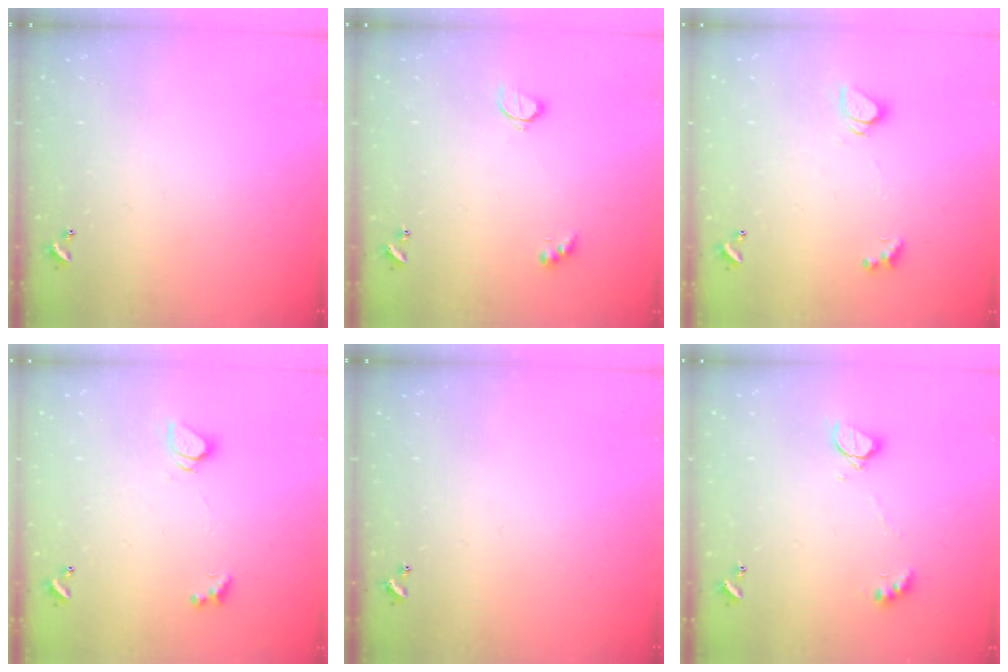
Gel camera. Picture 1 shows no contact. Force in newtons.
{"total": 2.6, "press": 2.6, "slide": 0.5}
{"total": 1.6, "press": 1.6, "slide": 0.2}
{"total": 1.6, "press": 1.6, "slide": 0.2}
{"total": 0.0}
{"total": 2.3, "press": 2.3, "slide": 0.5}